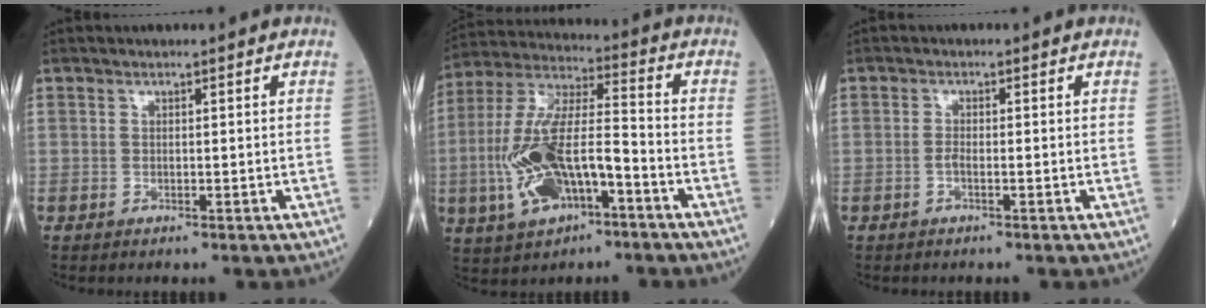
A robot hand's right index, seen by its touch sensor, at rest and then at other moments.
{"total": 15.2, "force": [-5.0, 5.5, 13.3], "torque": [-0.286, 0.007, -0.087]}
{"total": 1.3, "force": [-0.5, 0.3, 1.1], "torque": [-0.024, 0.002, -0.011]}